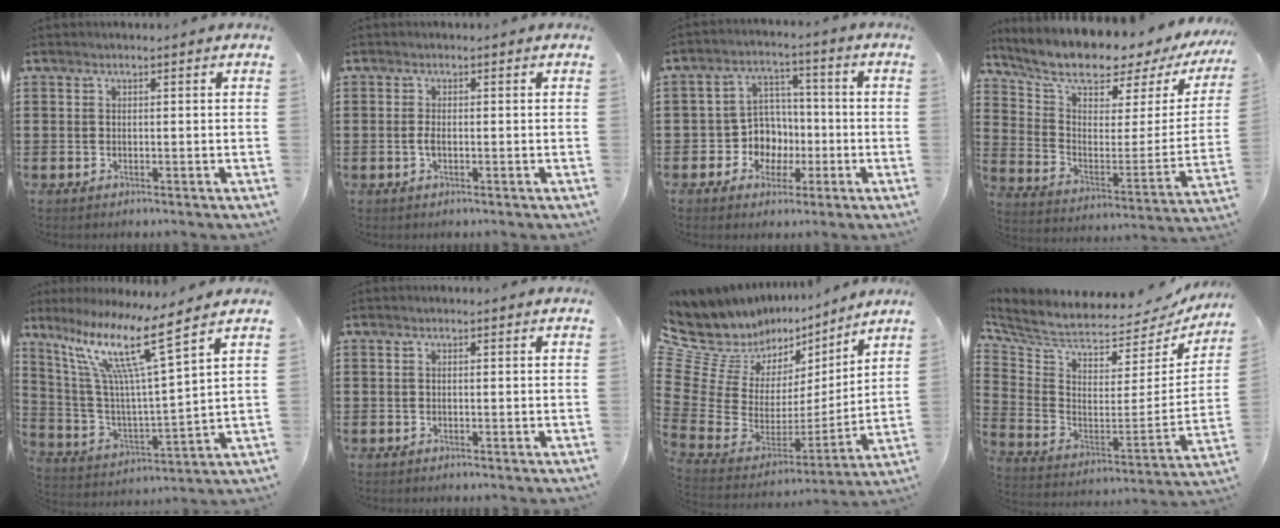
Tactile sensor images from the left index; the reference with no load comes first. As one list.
[{"total": 1.5, "force": [-0.3, 0.6, 1.3], "torque": [-0.034, -0.003, -0.008]}, {"total": 7.0, "force": [-1.0, 6.6, 2.2], "torque": [-0.069, 0.011, -0.013]}, {"total": 6.7, "force": [5.9, 2.0, 2.5], "torque": [-0.069, -0.056, 0.094]}, {"total": 12.9, "force": [8.5, 0.5, 9.7], "torque": [-0.214, -0.045, 0.136]}, {"total": 0.0}, {"total": 8.7, "force": [4.3, 6.8, 3.4], "torque": [-0.121, -0.050, 0.069]}, {"total": 5.1, "force": [4.8, 1.1, 1.3], "torque": [-0.058, -0.059, 0.079]}]